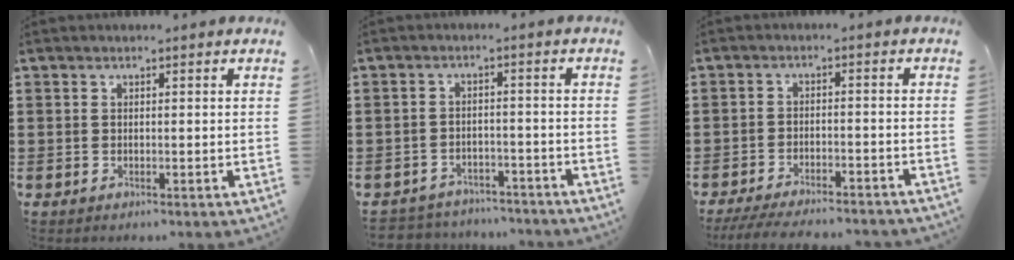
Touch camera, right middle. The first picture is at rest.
{"total": 3.5, "force": [-3.5, 0.6, -0.2], "torque": [-0.004, 0.001, -0.075]}
{"total": 4.8, "force": [-4.5, 0.2, 1.5], "torque": [-0.037, -0.009, -0.092]}